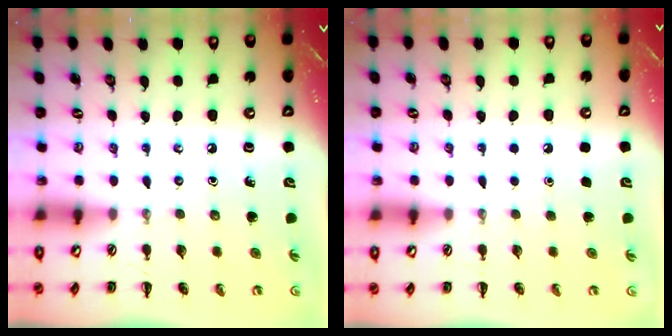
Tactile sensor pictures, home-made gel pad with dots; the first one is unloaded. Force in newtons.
{"total": 1.7, "press": 1.7, "slide": 0.1}